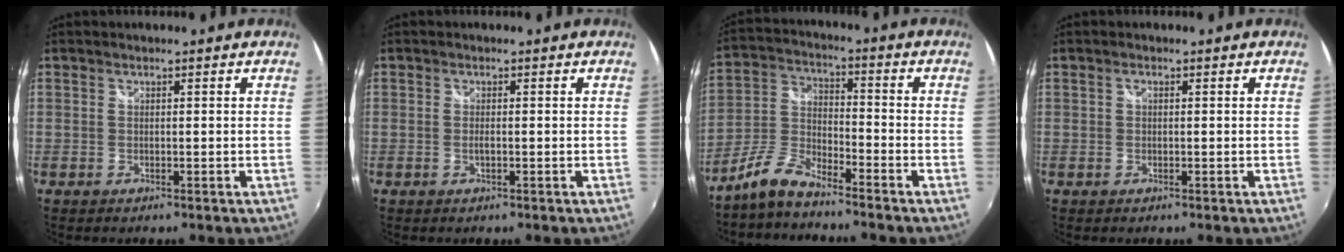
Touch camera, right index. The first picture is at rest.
{"total": 1.0, "force": [-0.3, 0.2, 0.9], "torque": [-0.019, 0.000, -0.006]}
{"total": 7.6, "force": [-6.4, 1.9, 3.7], "torque": [-0.089, 0.015, -0.133]}
{"total": 0.6, "force": [0.0, 0.4, 0.4], "torque": [-0.007, 0.002, -0.002]}